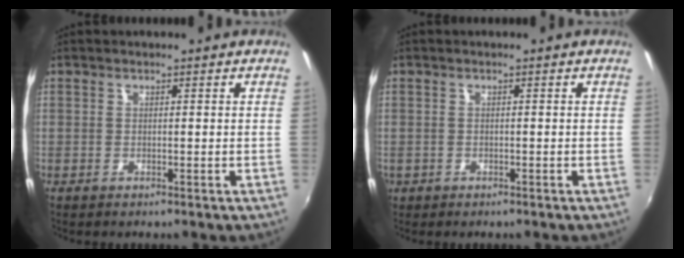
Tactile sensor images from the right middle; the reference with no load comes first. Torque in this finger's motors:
{"motor_torque": [-0.02, 0.01, -0.03, 0.00]}